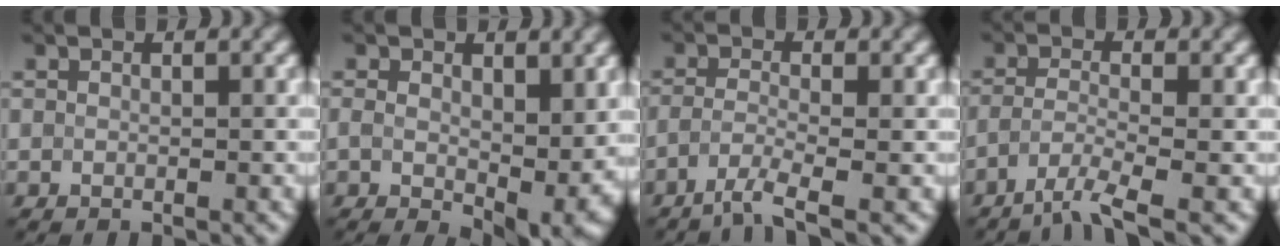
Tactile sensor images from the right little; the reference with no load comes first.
{"total": 7.5, "force": [-0.5, 4.3, 6.1], "torque": [-0.110, -0.022, 0.011]}
{"total": 2.9, "force": [-2.4, 0.1, 1.7], "torque": [-0.028, 0.001, -0.056]}
{"total": 3.4, "force": [-2.8, 0.1, 1.9], "torque": [-0.035, -0.001, -0.063]}